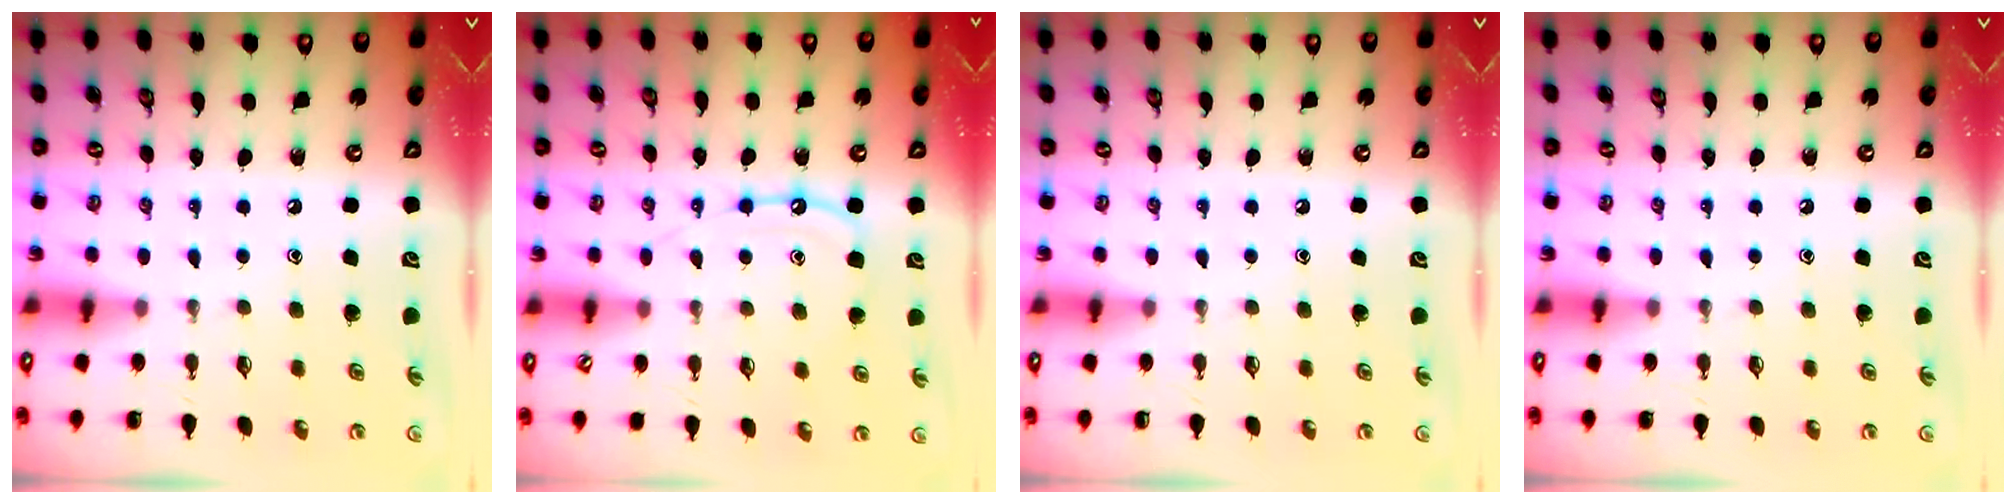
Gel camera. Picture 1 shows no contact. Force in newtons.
{"total": 10.0, "press": 10.0, "slide": 0.9}
{"total": 0.0}
{"total": 0.0}